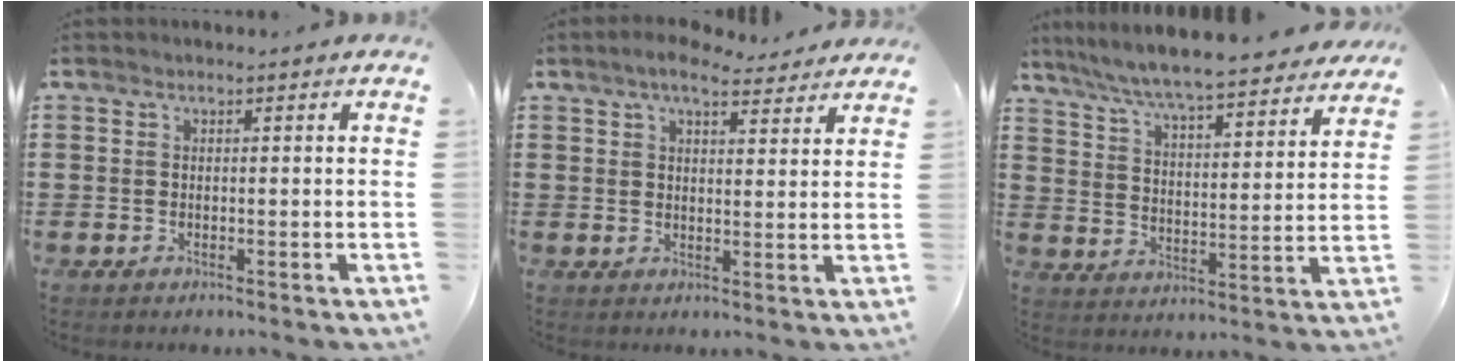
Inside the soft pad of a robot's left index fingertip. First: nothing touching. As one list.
[{"total": 5.7, "force": [4.8, 1.2, 2.8], "torque": [-0.058, -0.010, 0.088]}, {"total": 6.7, "force": [6.4, -0.2, 2.1], "torque": [-0.070, -0.045, 0.109]}]